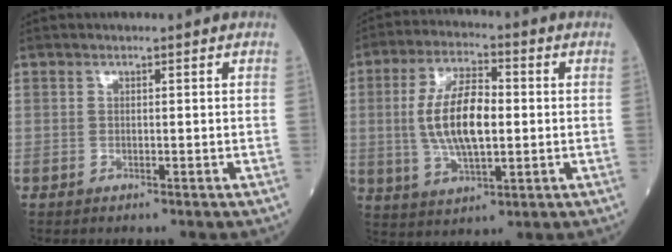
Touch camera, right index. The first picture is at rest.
{"total": 11.4, "force": [0.3, 4.1, 10.7], "torque": [-0.213, 0.008, 0.006]}